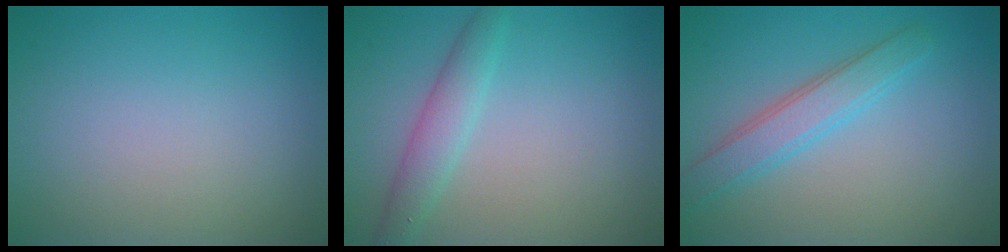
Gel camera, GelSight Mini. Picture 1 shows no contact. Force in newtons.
{"total": 2.5, "press": 2.5, "slide": 0.0}
{"total": 3.2, "press": 3.2, "slide": 0.1}